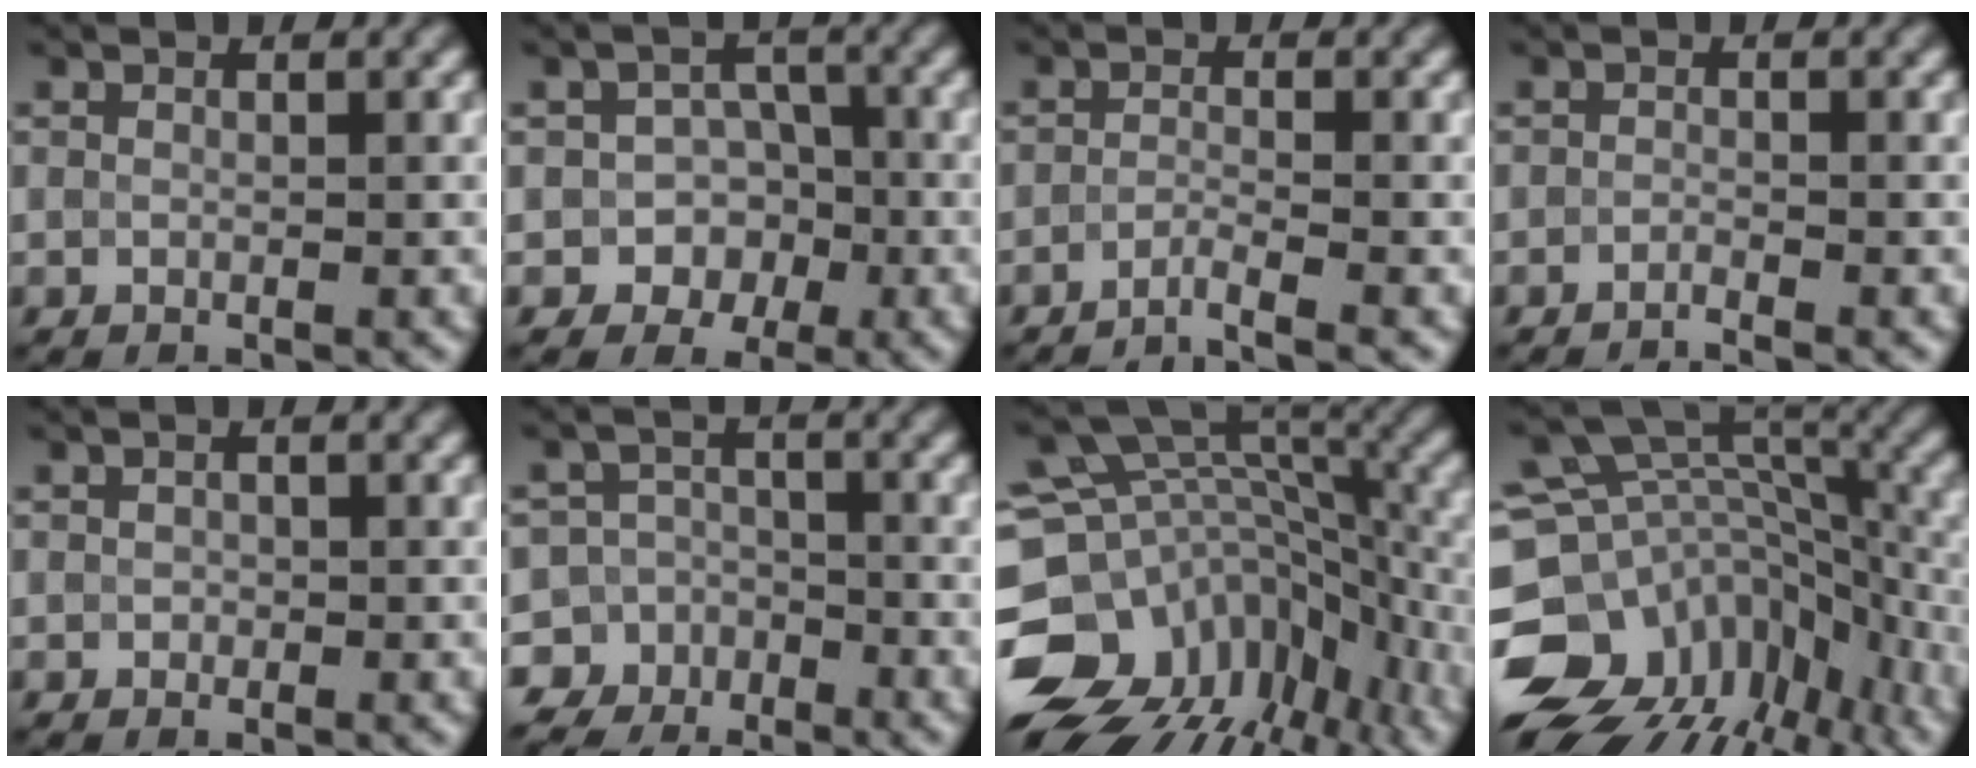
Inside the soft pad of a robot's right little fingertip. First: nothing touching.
{"total": 4.6, "force": [-2.5, 3.8, 0.7], "torque": [0.032, 0.005, -0.049]}
{"total": 2.1, "force": [-2.1, -0.3, 0.1], "torque": [0.005, 0.000, -0.047]}
{"total": 1.7, "force": [-1.5, -0.4, -0.6], "torque": [0.011, -0.005, -0.025]}
{"total": 0.8, "force": [-0.6, 0.3, -0.5], "torque": [0.002, 0.001, -0.005]}
{"total": 9.4, "force": [-7.0, 6.3, -0.6], "torque": [0.004, -0.019, -0.128]}
{"total": 13.7, "force": [-5.9, 9.4, 7.9], "torque": [-0.184, 0.006, -0.069]}
{"total": 13.3, "force": [-6.6, 9.4, 6.7], "torque": [-0.153, 0.017, -0.080]}